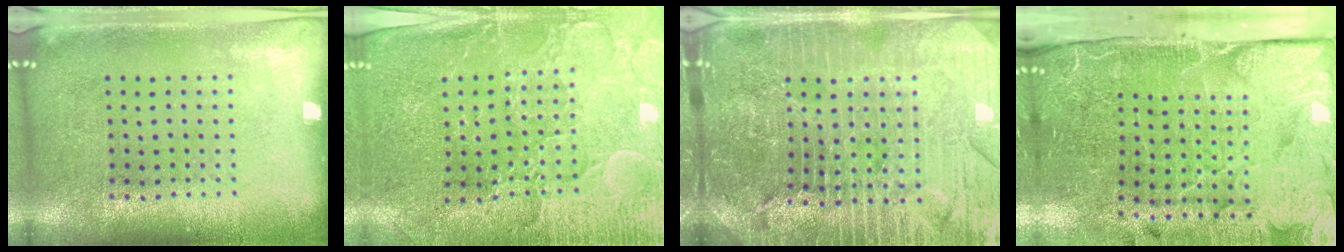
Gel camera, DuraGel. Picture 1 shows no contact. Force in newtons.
{"total": 3.5, "press": 3.3, "slide": 1.2}
{"total": 5.4, "press": 4.9, "slide": 2.3}
{"total": 5.2, "press": 4.0, "slide": 3.3}